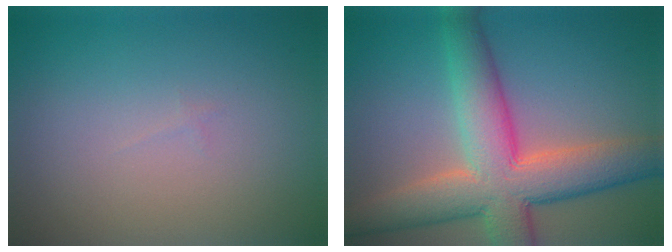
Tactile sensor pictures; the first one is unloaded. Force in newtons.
{"total": 10.0, "press": 10.0, "slide": 0.6}